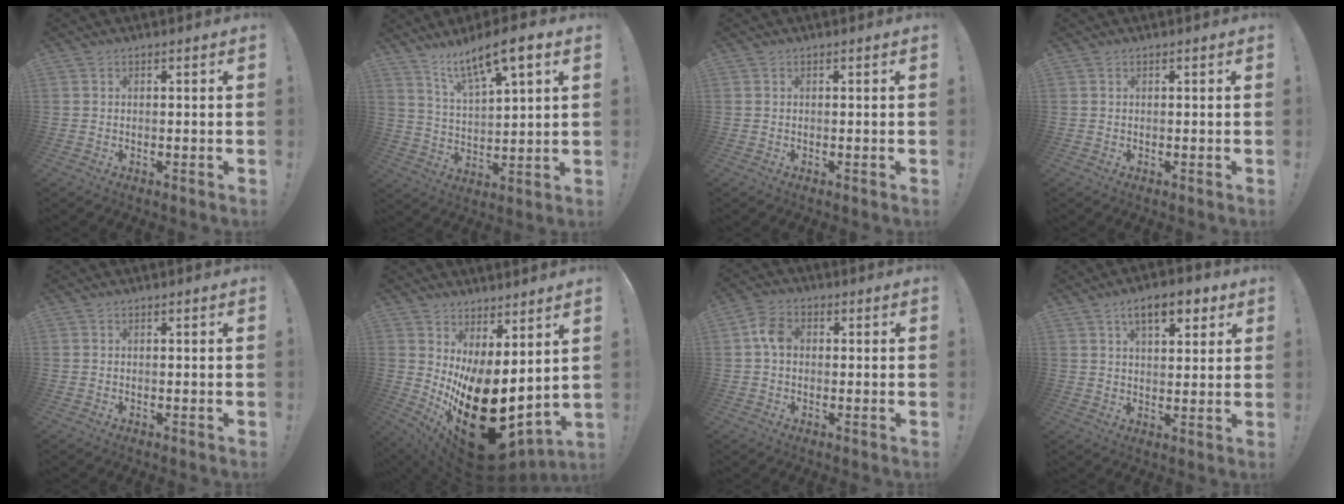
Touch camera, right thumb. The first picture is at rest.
{"total": 11.5, "force": [8.2, 2.6, 7.6], "torque": [-0.129, -0.045, 0.137]}
{"total": 0.0}
{"total": 0.0}
{"total": 0.0}
{"total": 20.9, "force": [-4.6, 10.5, 17.5], "torque": [-0.271, 0.005, -0.053]}
{"total": 6.1, "force": [0.3, 4.4, 4.3], "torque": [-0.081, 0.015, 0.007]}
{"total": 9.4, "force": [5.1, 4.1, 6.7], "torque": [-0.091, -0.012, 0.088]}